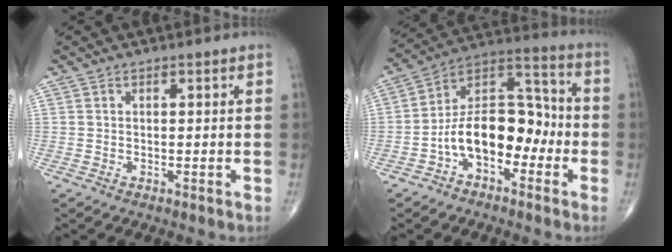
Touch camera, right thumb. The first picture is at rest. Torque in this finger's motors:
{"motor_torque": [1.16, 0.69, 1.48, -0.50, 0.18]}